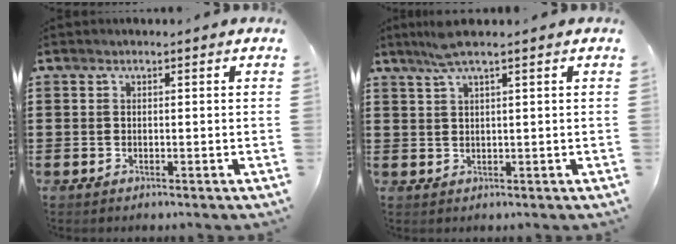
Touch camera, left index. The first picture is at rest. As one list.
[{"total": 3.2, "force": [2.0, -0.2, 2.5], "torque": [-0.053, 0.002, 0.036]}]